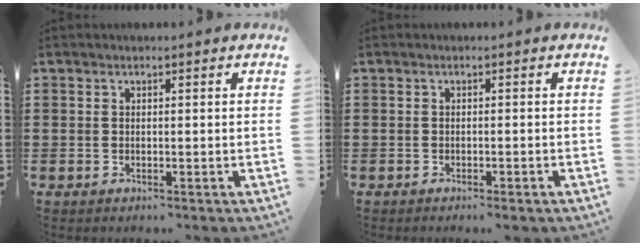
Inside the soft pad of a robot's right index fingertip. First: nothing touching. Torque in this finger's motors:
{"motor_torque": [0.24, -0.10, 0.01, -0.01]}